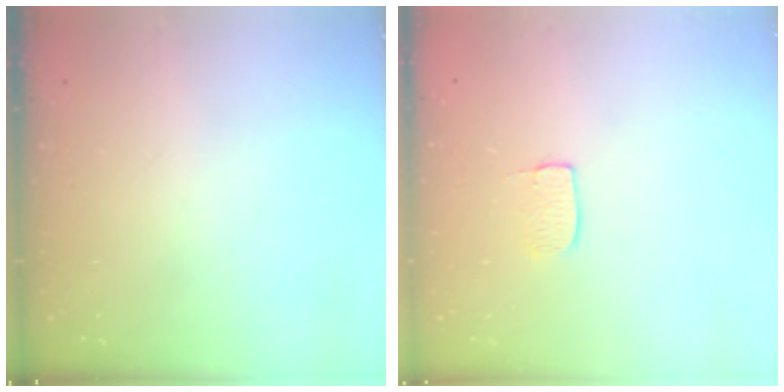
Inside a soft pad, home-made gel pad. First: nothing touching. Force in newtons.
{"total": 5.0, "press": 5.0, "slide": 0.3}